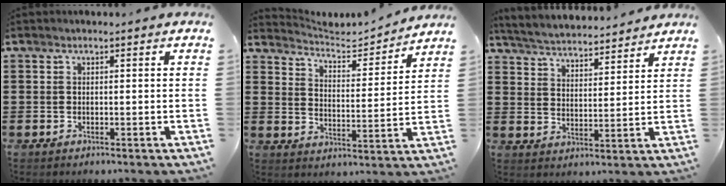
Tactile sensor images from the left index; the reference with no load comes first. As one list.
[{"total": 4.2, "force": [4.2, 0.2, 0.5], "torque": [-0.025, -0.038, 0.065]}, {"total": 4.1, "force": [4.1, 0.0, 0.2], "torque": [-0.027, -0.030, 0.067]}]